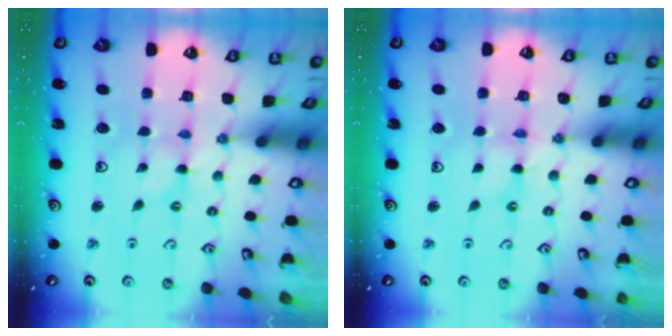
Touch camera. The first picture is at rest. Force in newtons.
{"total": 0.0}